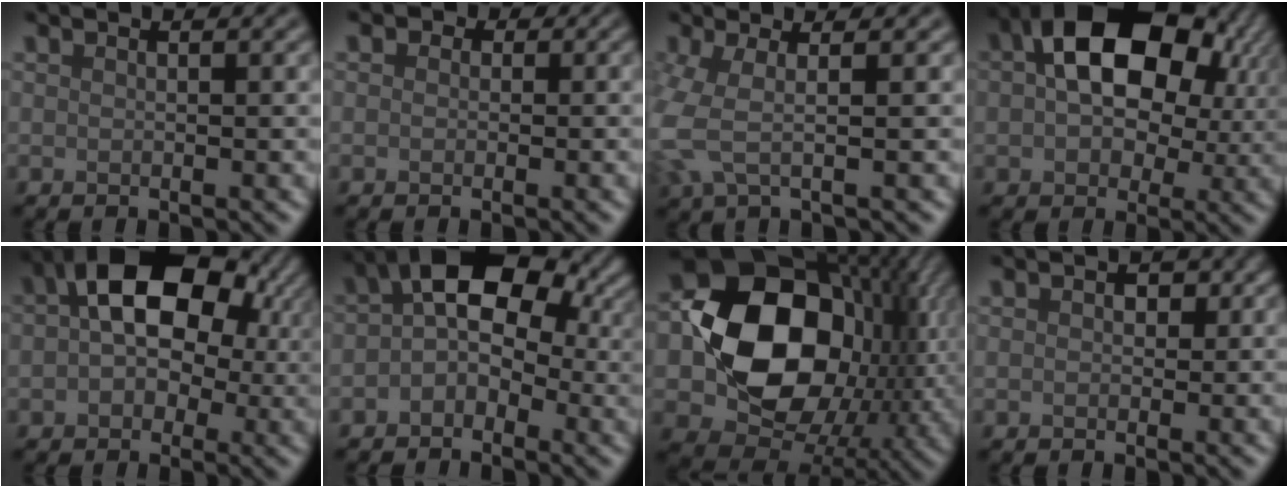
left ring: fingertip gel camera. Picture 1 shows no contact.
{"total": 2.0, "force": [0.6, 1.7, 0.8], "torque": [0.007, 0.005, -0.013]}
{"total": 3.4, "force": [0.0, 1.0, 3.2], "torque": [-0.082, -0.006, -0.009]}
{"total": 14.5, "force": [3.5, 9.5, 10.3], "torque": [-0.150, 0.011, 0.057]}
{"total": 11.6, "force": [2.3, 7.7, 8.4], "torque": [-0.117, 0.018, 0.027]}
{"total": 7.7, "force": [0.3, 5.3, 5.6], "torque": [-0.061, 0.020, -0.016]}
{"total": 14.3, "force": [-0.3, 11.1, 9.0], "torque": [-0.127, 0.003, -0.019]}
{"total": 1.3, "force": [0.2, 1.1, 0.7], "torque": [-0.005, -0.001, 0.001]}